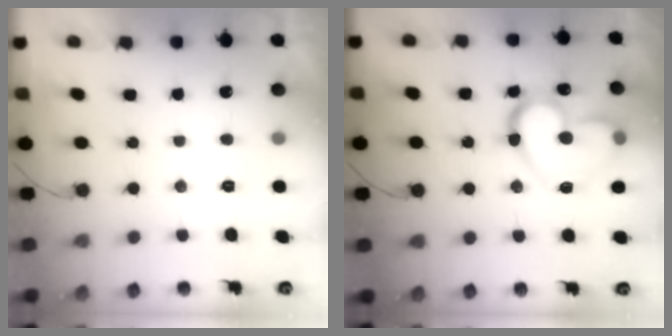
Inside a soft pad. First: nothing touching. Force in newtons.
{"total": 18.4, "press": 18.2, "slide": 2.0}